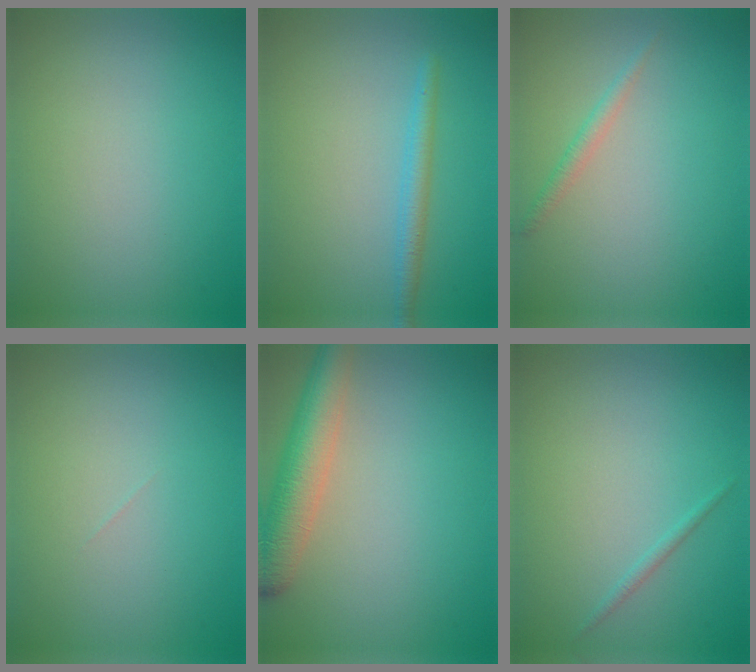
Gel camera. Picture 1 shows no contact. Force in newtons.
{"total": 1.9, "press": 1.9, "slide": 0.2}
{"total": 1.2, "press": 1.2, "slide": 0.0}
{"total": 0.0}
{"total": 5.4, "press": 5.3, "slide": 0.4}
{"total": 0.7, "press": 0.7, "slide": 0.1}